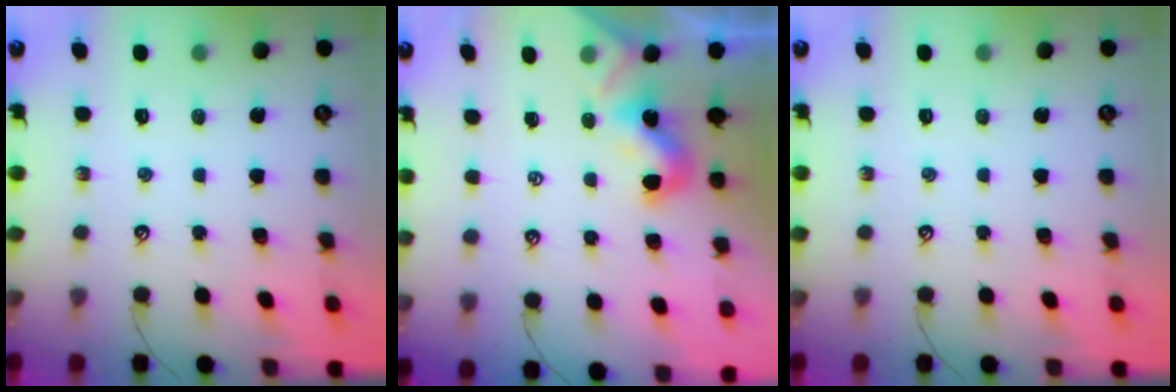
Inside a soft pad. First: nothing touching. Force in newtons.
{"total": 2.0, "press": 2.0, "slide": 0.5}
{"total": 0.0}